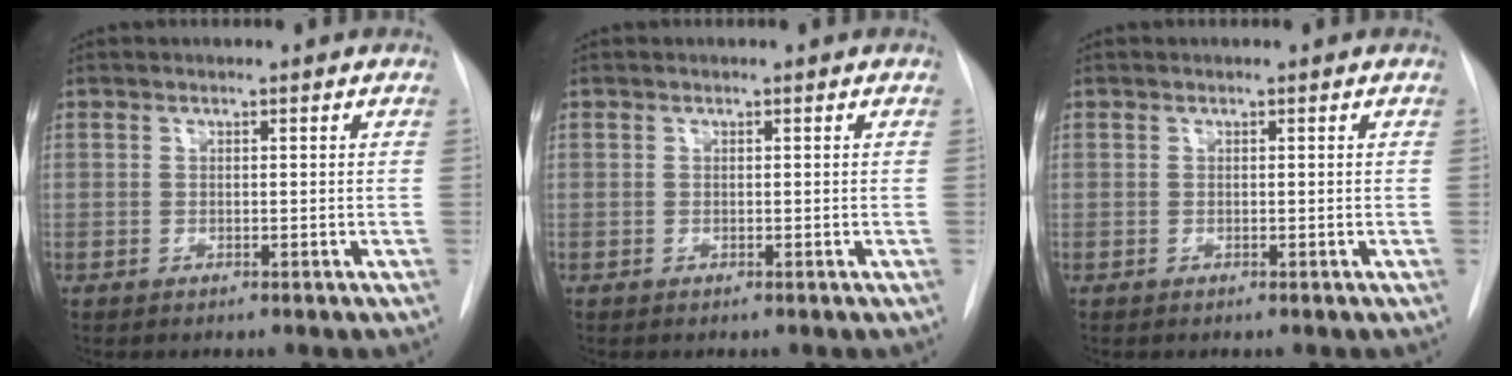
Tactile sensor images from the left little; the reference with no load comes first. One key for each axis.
{"total": 0.0}
{"total": 0.0}